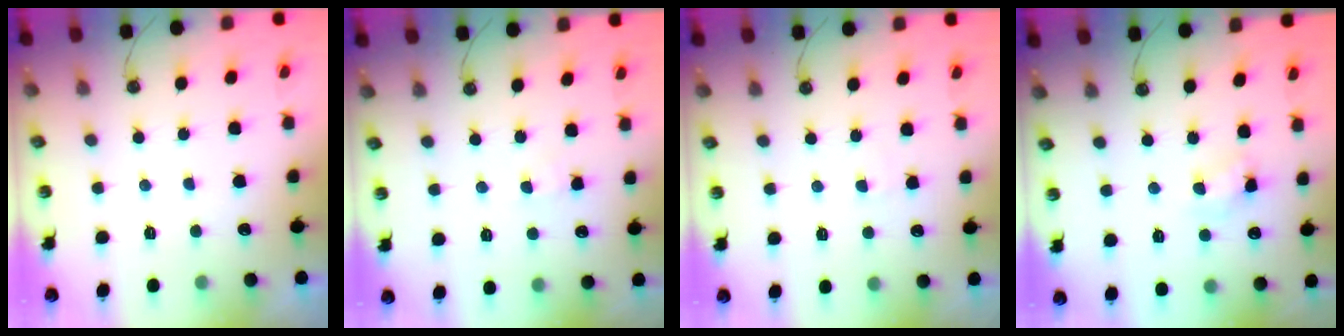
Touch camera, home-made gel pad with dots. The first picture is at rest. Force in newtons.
{"total": 2.1, "press": 2.1, "slide": 0.4}
{"total": 2.7, "press": 2.6, "slide": 0.4}
{"total": 6.5, "press": 6.4, "slide": 0.4}